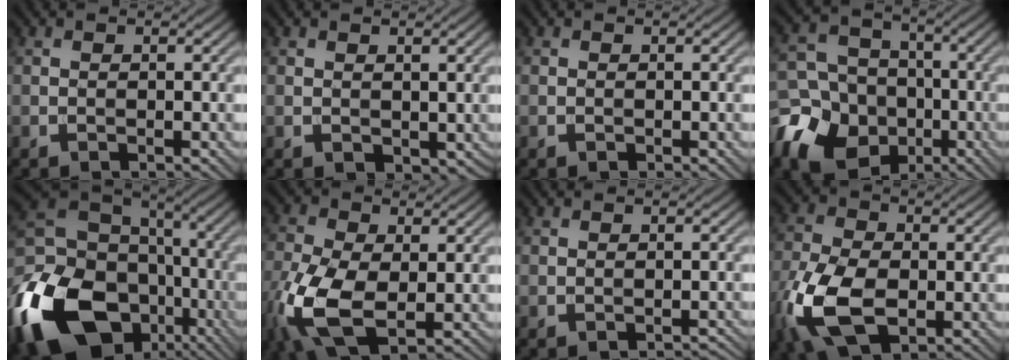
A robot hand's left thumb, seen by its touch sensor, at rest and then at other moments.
{"total": 1.3, "force": [0.7, 0.8, 0.7], "torque": [-0.018, -0.004, 0.016]}
{"total": 0.0}
{"total": 16.5, "force": [-7.1, 13.4, 6.5], "torque": [-0.179, -0.039, -0.146]}
{"total": 22.8, "force": [-9.8, 15.8, 13.2], "torque": [-0.337, -0.049, -0.141]}
{"total": 12.0, "force": [-3.4, 6.3, 9.6], "torque": [-0.255, -0.025, -0.064]}
{"total": 0.6, "force": [-0.6, 0.1, 0.3], "torque": [-0.005, 0.001, -0.008]}
{"total": 12.7, "force": [-4.4, 7.0, 9.6], "torque": [-0.252, -0.028, -0.087]}